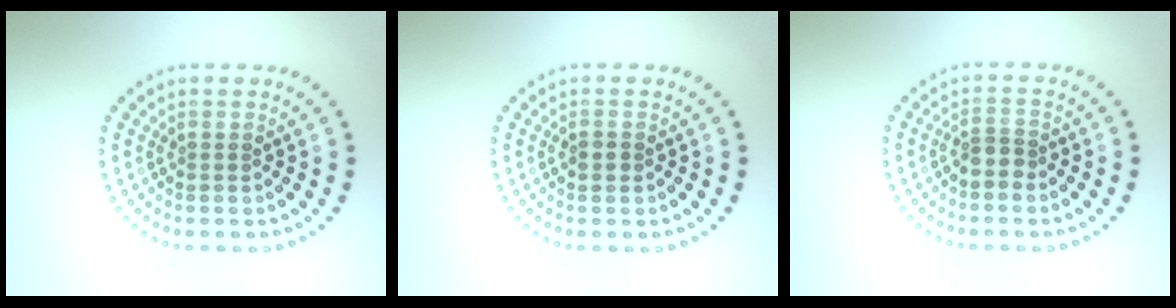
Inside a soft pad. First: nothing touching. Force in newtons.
{"total": 1.2, "press": 1.2, "slide": 0.2}
{"total": 1.7, "press": 1.3, "slide": 1.2}